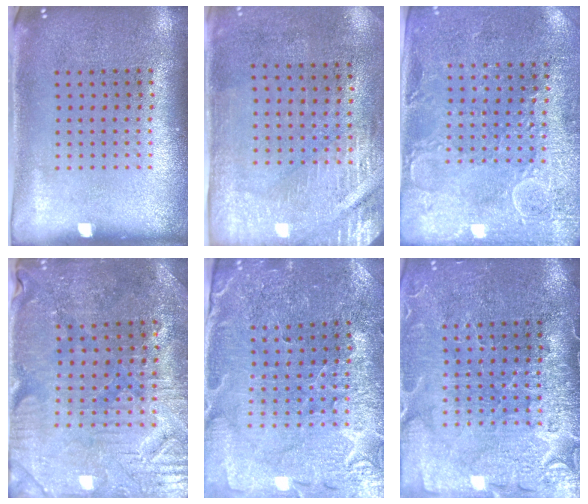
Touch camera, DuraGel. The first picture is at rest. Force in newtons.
{"total": 2.9, "press": 2.5, "slide": 1.4}
{"total": 2.7, "press": 2.6, "slide": 0.8}
{"total": 1.7, "press": 1.6, "slide": 0.5}
{"total": 1.8, "press": 1.8, "slide": 0.2}
{"total": 3.7, "press": 3.4, "slide": 1.3}